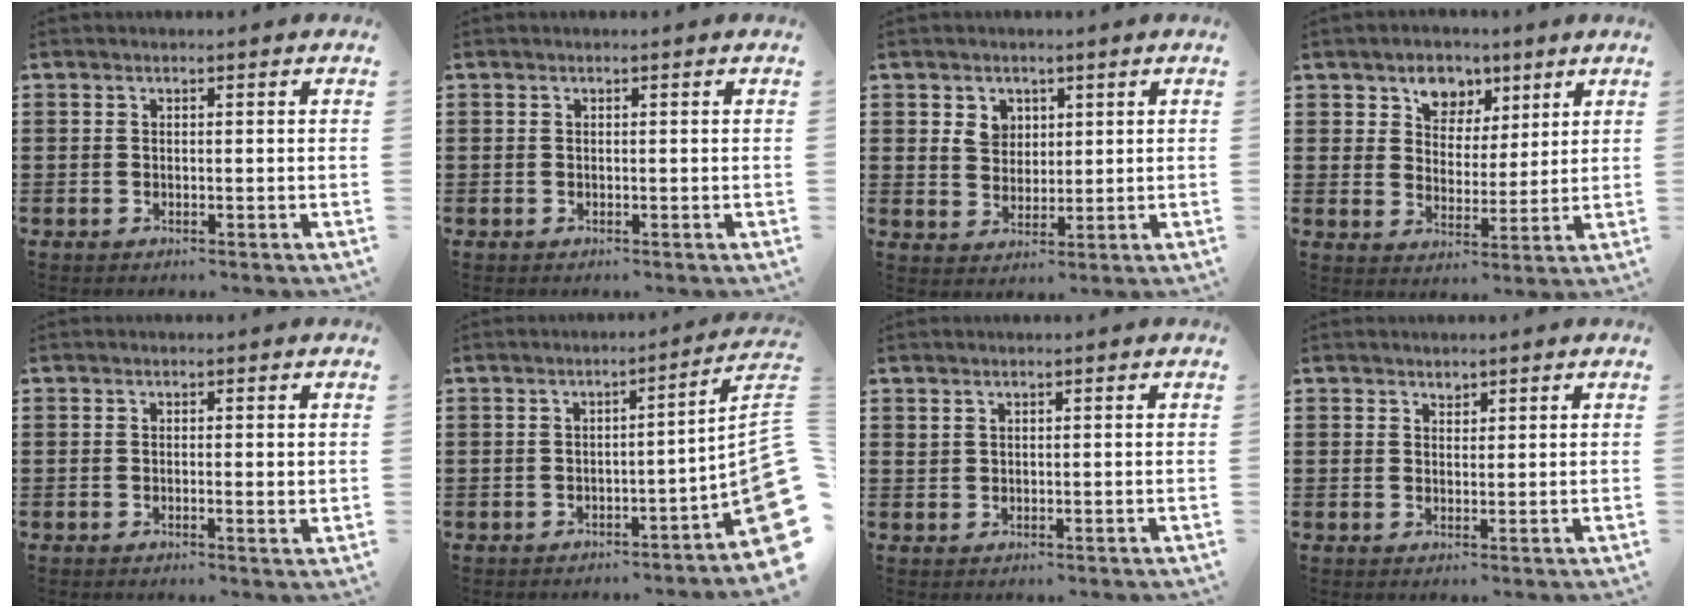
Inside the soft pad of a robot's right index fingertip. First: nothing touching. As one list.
[{"total": 0.0}, {"total": 4.0, "force": [1.9, 3.2, 1.5], "torque": [-0.034, 0.008, 0.034]}, {"total": 5.5, "force": [3.3, 4.2, 1.4], "torque": [-0.036, 0.005, 0.055]}, {"total": 0.9, "force": [-0.1, 0.2, 0.9], "torque": [-0.016, -0.002, -0.001]}, {"total": 5.7, "force": [-2.0, 0.7, 5.4], "torque": [-0.081, -0.024, -0.034]}, {"total": 0.8, "force": [0.7, 0.5, 0.3], "torque": [-0.007, 0.003, 0.013]}, {"total": 1.1, "force": [1.0, 0.5, 0.1], "torque": [-0.004, 0.000, 0.020]}]